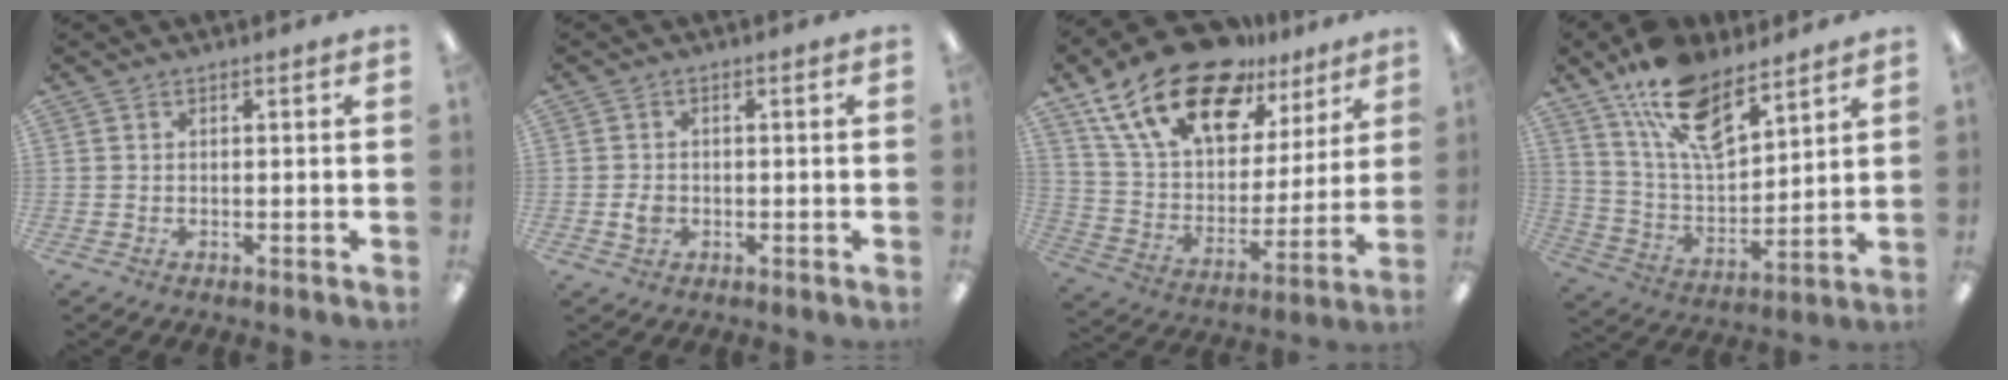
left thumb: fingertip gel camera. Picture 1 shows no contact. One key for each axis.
{"total": 2.5, "fx": -0.5, "fy": 2.0, "fz": 1.4, "tx": -0.016, "ty": 0.000, "tz": -0.012}
{"total": 22.0, "fx": 14.9, "fy": 10.7, "fz": 12.1, "tx": -0.221, "ty": -0.082, "tz": 0.269}
{"total": 17.0, "fx": 11.6, "fy": 7.8, "fz": 9.8, "tx": -0.185, "ty": -0.053, "tz": 0.211}